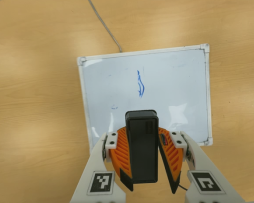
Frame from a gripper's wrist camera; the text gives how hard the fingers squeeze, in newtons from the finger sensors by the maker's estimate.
{"total": 9.0, "left": 9.5, "right": 8.5}